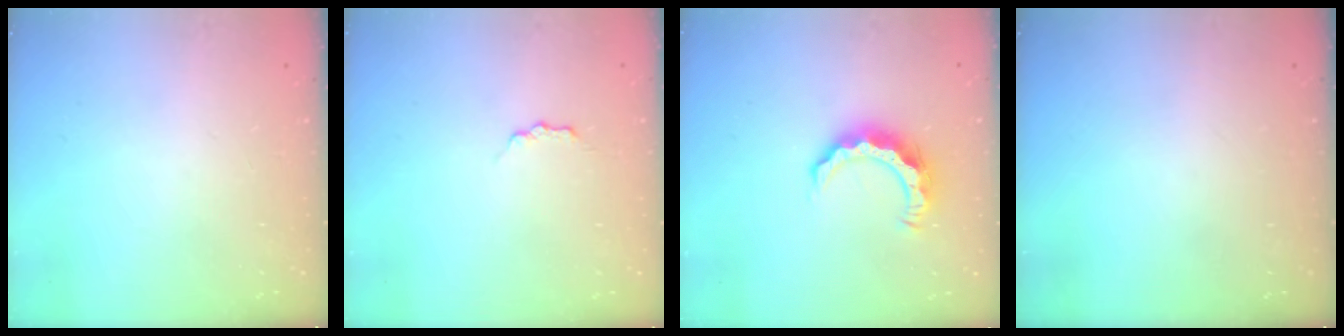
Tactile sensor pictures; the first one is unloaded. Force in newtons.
{"total": 2.1, "press": 2.0, "slide": 0.3}
{"total": 8.6, "press": 8.6, "slide": 0.4}
{"total": 0.0}